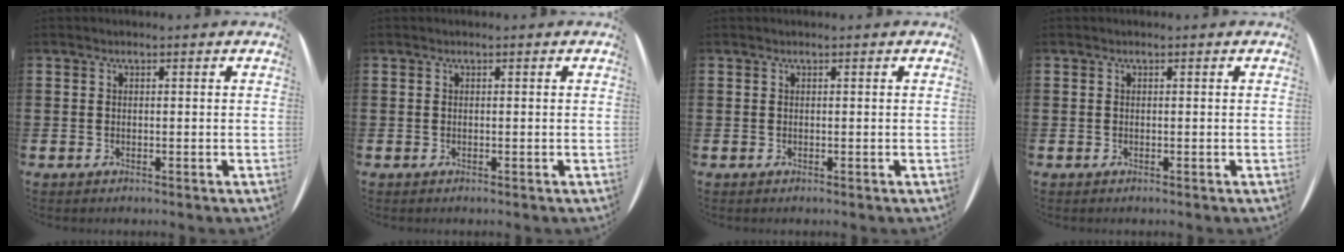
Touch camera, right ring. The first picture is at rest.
{"total": 0.0}
{"total": 0.0}
{"total": 0.0}